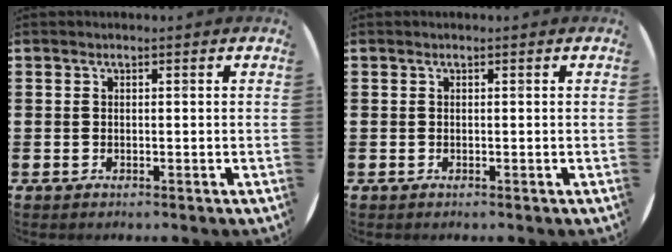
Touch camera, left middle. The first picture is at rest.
{"total": 0.0}